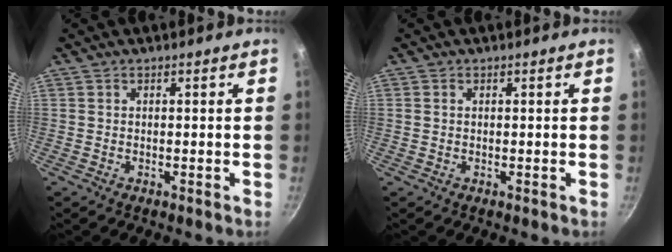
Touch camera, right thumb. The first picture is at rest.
{"total": 0.6, "force": [0.1, 0.4, 0.4], "torque": [-0.007, 0.001, 0.002]}